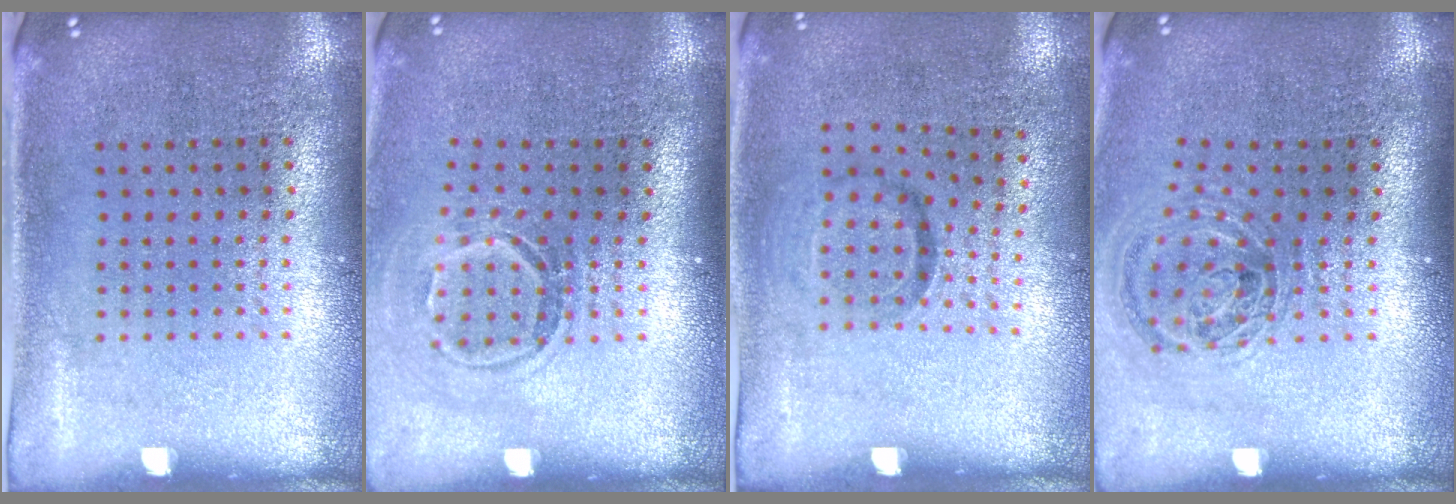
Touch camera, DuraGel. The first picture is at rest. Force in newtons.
{"total": 1.6, "press": 1.1, "slide": 1.1}
{"total": 1.0, "press": 0.6, "slide": 0.8}
{"total": 1.2, "press": 1.1, "slide": 0.4}